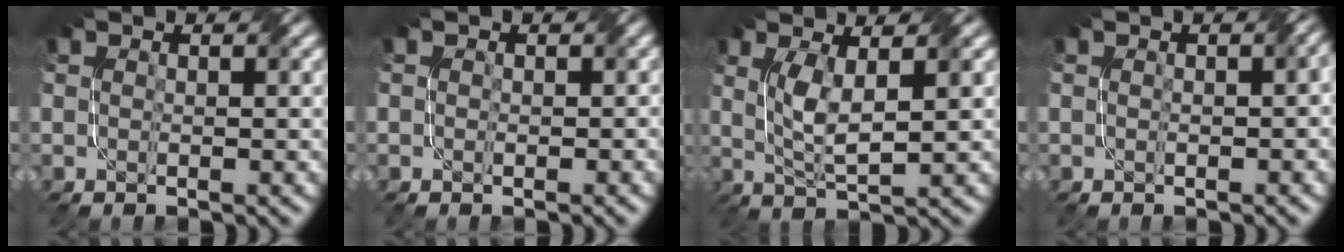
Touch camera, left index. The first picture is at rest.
{"total": 0.6, "force": [0.2, 0.6, 0.2], "torque": [-0.001, -0.004, -0.002]}
{"total": 3.6, "force": [0.9, 0.9, 3.4], "torque": [-0.073, -0.004, 0.024]}
{"total": 1.6, "force": [0.1, 0.5, 1.5], "torque": [-0.018, 0.000, 0.005]}